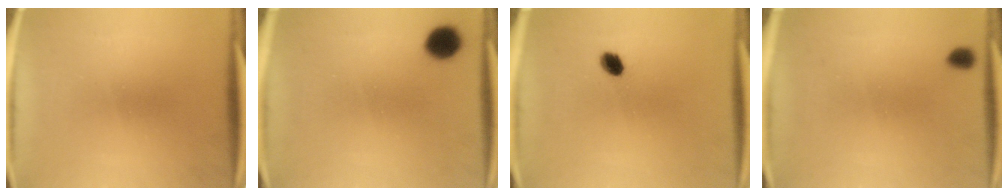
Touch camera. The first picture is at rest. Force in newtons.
{"total": 7.3}
{"total": 2.9}
{"total": 1.3}